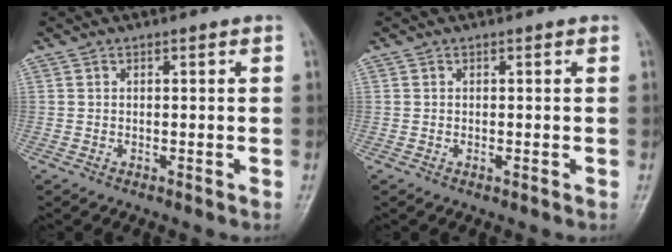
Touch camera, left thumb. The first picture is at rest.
{"total": 0.5, "force": [0.0, 0.2, 0.5], "torque": [-0.008, 0.002, -0.001]}